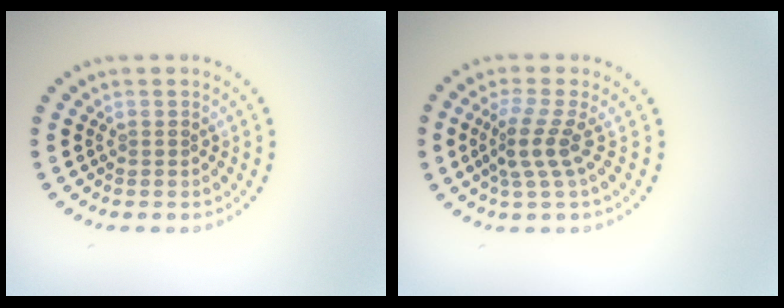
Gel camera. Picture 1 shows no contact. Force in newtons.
{"total": 2.9, "press": 2.0, "slide": 2.1}